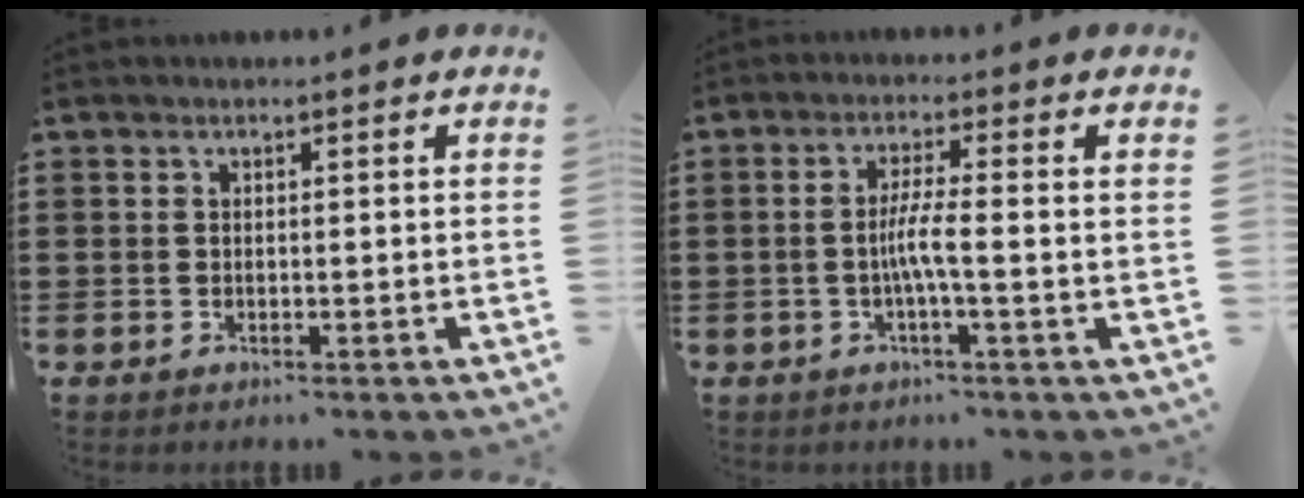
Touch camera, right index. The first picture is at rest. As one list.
[{"total": 4.5, "force": [-0.6, -0.4, 4.5], "torque": [-0.081, -0.008, -0.014]}]